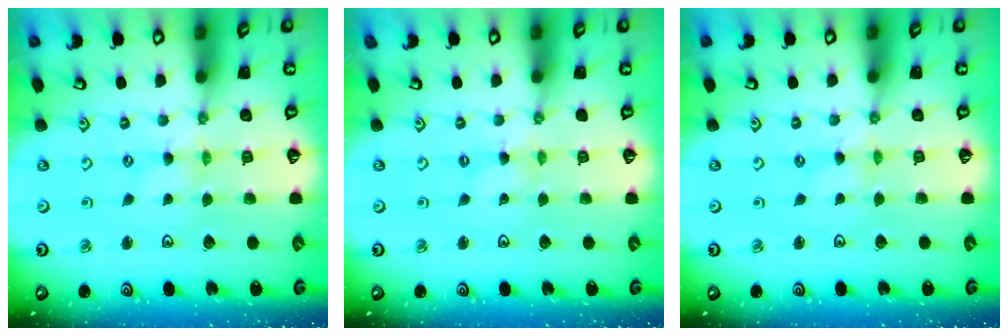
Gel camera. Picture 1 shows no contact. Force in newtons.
{"total": 0.0}
{"total": 0.0}